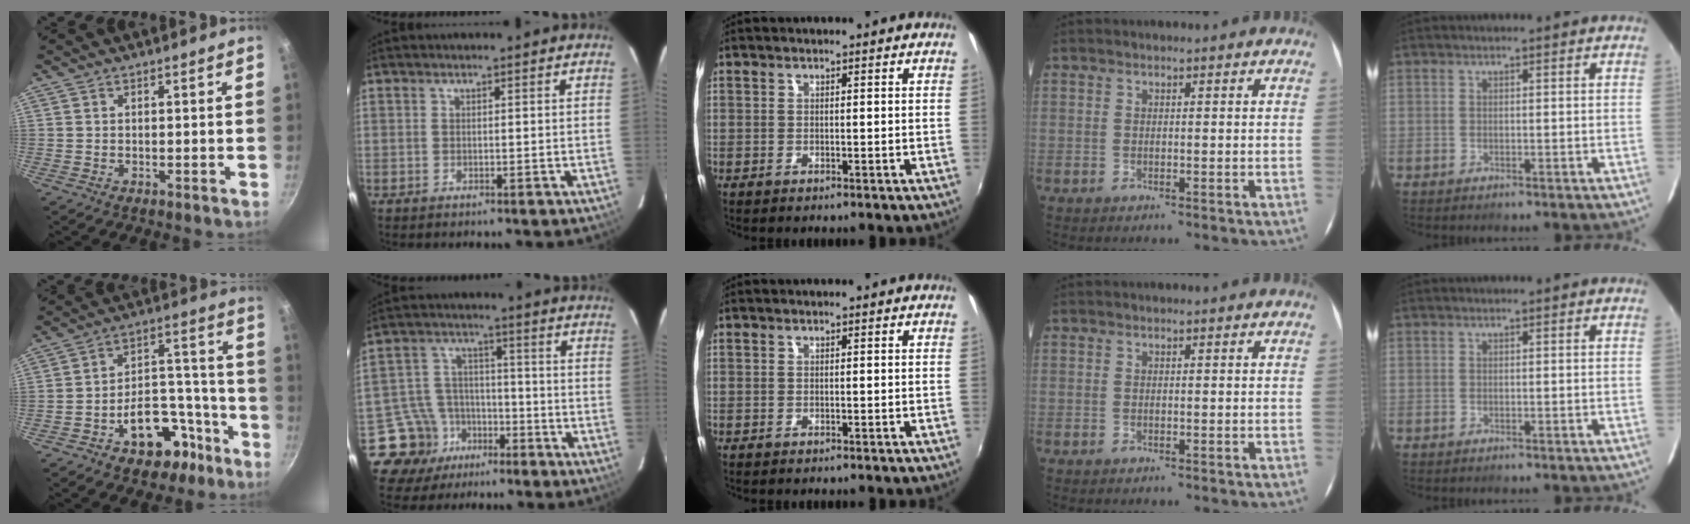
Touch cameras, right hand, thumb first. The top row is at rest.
{"thumb": {"total": 15.1, "force": [-8.5, 9.2, 8.4], "torque": [-0.070, 0.084, -0.112]}, "index": {"total": 9.7, "force": [-6.3, 7.3, 0.2], "torque": [-0.028, 0.039, -0.100]}}